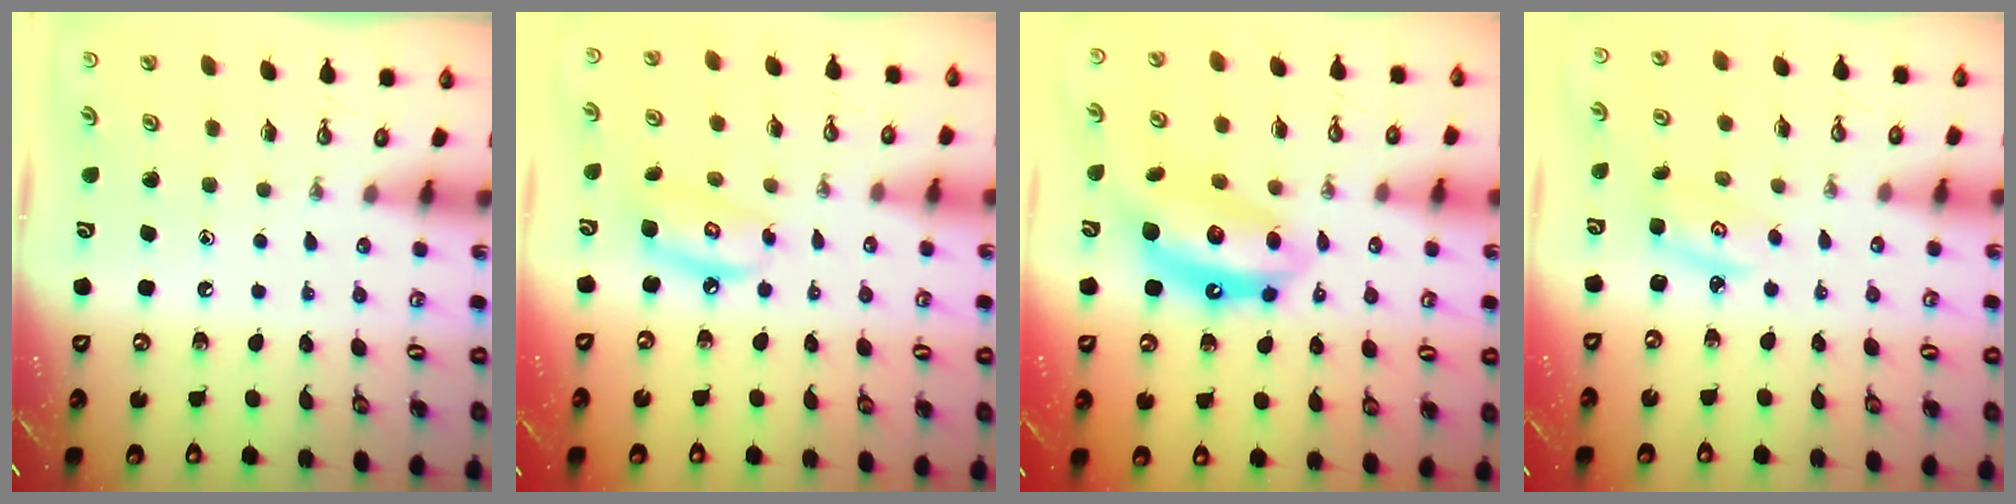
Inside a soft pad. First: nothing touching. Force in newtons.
{"total": 7.8, "press": 7.8, "slide": 0.6}
{"total": 12.8, "press": 12.8, "slide": 1.1}
{"total": 2.8, "press": 2.8, "slide": 0.3}